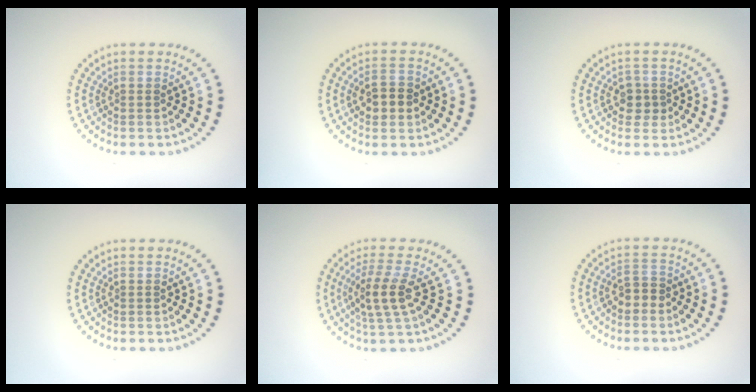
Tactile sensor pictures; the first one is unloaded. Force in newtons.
{"total": 2.5, "press": 2.5, "slide": 0.1}
{"total": 1.7, "press": 1.5, "slide": 0.7}
{"total": 0.0}
{"total": 3.2, "press": 2.6, "slide": 1.8}
{"total": 1.6, "press": 1.5, "slide": 0.5}